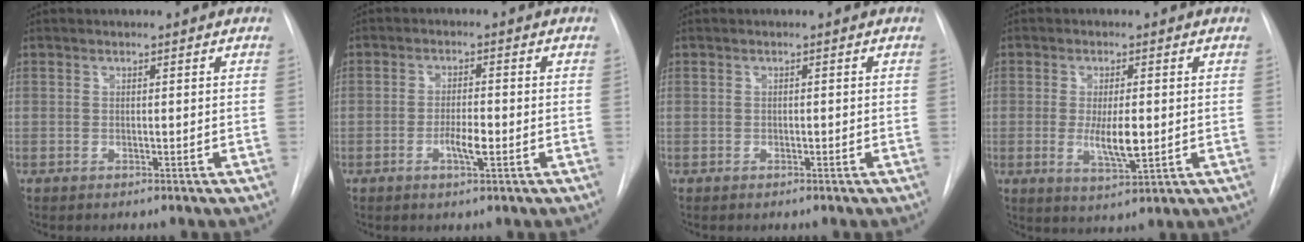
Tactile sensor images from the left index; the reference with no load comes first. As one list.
[{"total": 3.6, "force": [-1.9, 0.6, 3.0], "torque": [-0.054, -0.005, -0.030]}, {"total": 0.9, "force": [-0.9, 0.1, 0.0], "torque": [0.003, -0.004, -0.015]}, {"total": 5.7, "force": [-1.0, 1.5, 5.4], "torque": [-0.100, -0.018, -0.013]}]